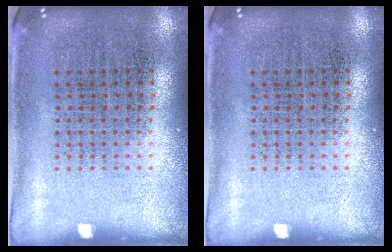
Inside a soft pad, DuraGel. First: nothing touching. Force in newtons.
{"total": 0.0}